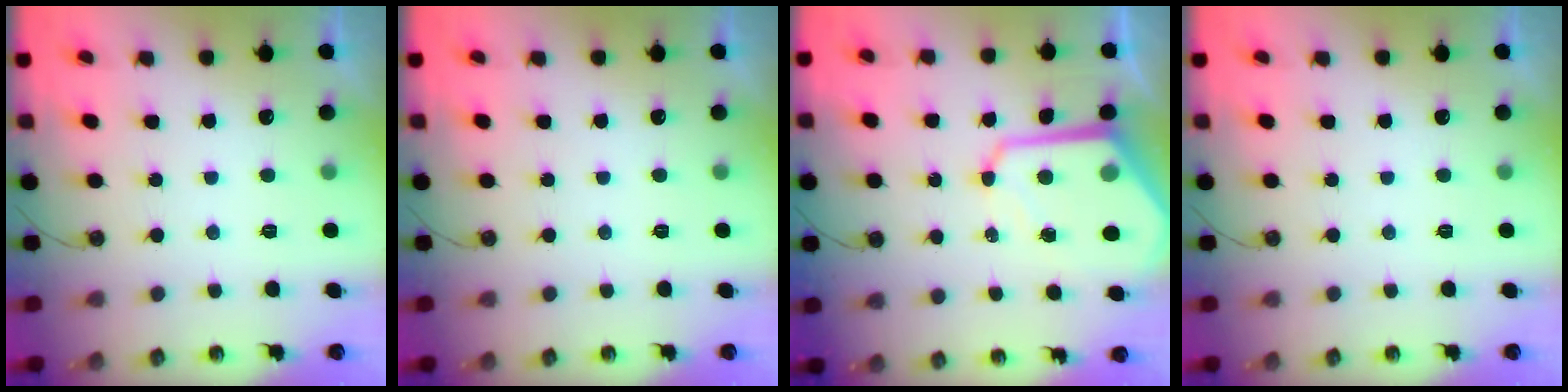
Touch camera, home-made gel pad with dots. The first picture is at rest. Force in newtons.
{"total": 0.0}
{"total": 11.9, "press": 11.8, "slide": 1.1}
{"total": 0.0}